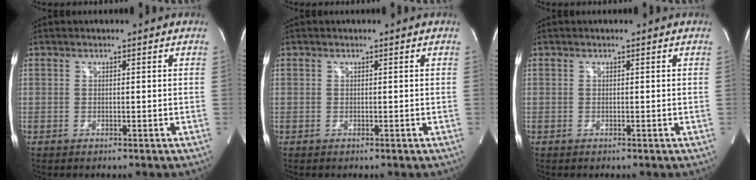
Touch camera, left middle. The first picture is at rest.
{"total": 0.0}
{"total": 0.0}